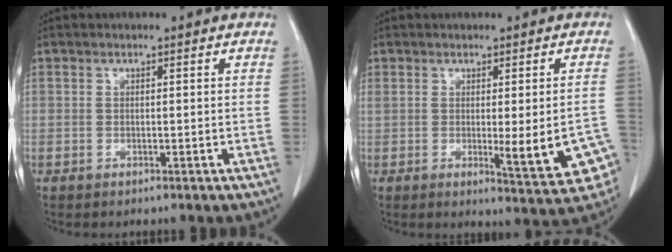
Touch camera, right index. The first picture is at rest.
{"total": 9.8, "force": [-2.0, 2.1, 9.3], "torque": [-0.103, -0.008, -0.018]}